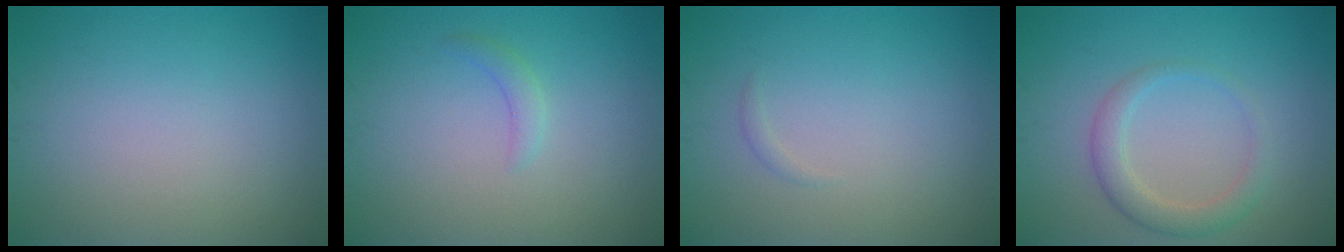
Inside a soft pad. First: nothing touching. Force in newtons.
{"total": 1.2, "press": 1.2, "slide": 0.1}
{"total": 0.5, "press": 0.5, "slide": 0.0}
{"total": 2.6, "press": 2.6, "slide": 0.4}